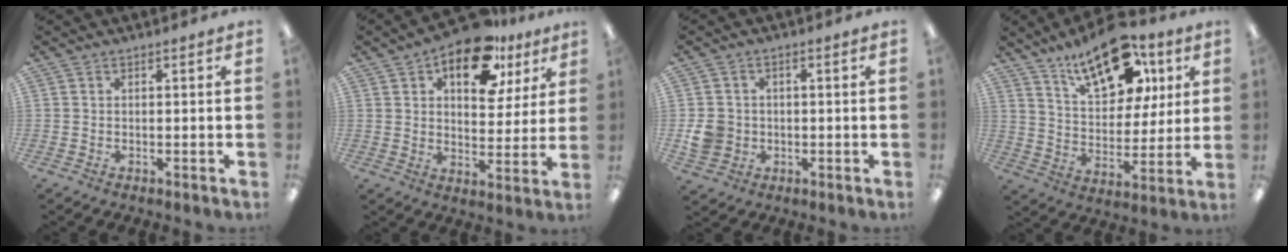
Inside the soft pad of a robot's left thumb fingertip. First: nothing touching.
{"total": 15.2, "force": [9.5, 7.9, 9.0], "torque": [-0.121, -0.043, 0.159]}
{"total": 5.6, "force": [-0.7, 5.2, 2.0], "torque": [-0.037, 0.012, -0.008]}
{"total": 19.6, "force": [12.1, 10.2, 11.4], "torque": [-0.171, -0.055, 0.208]}